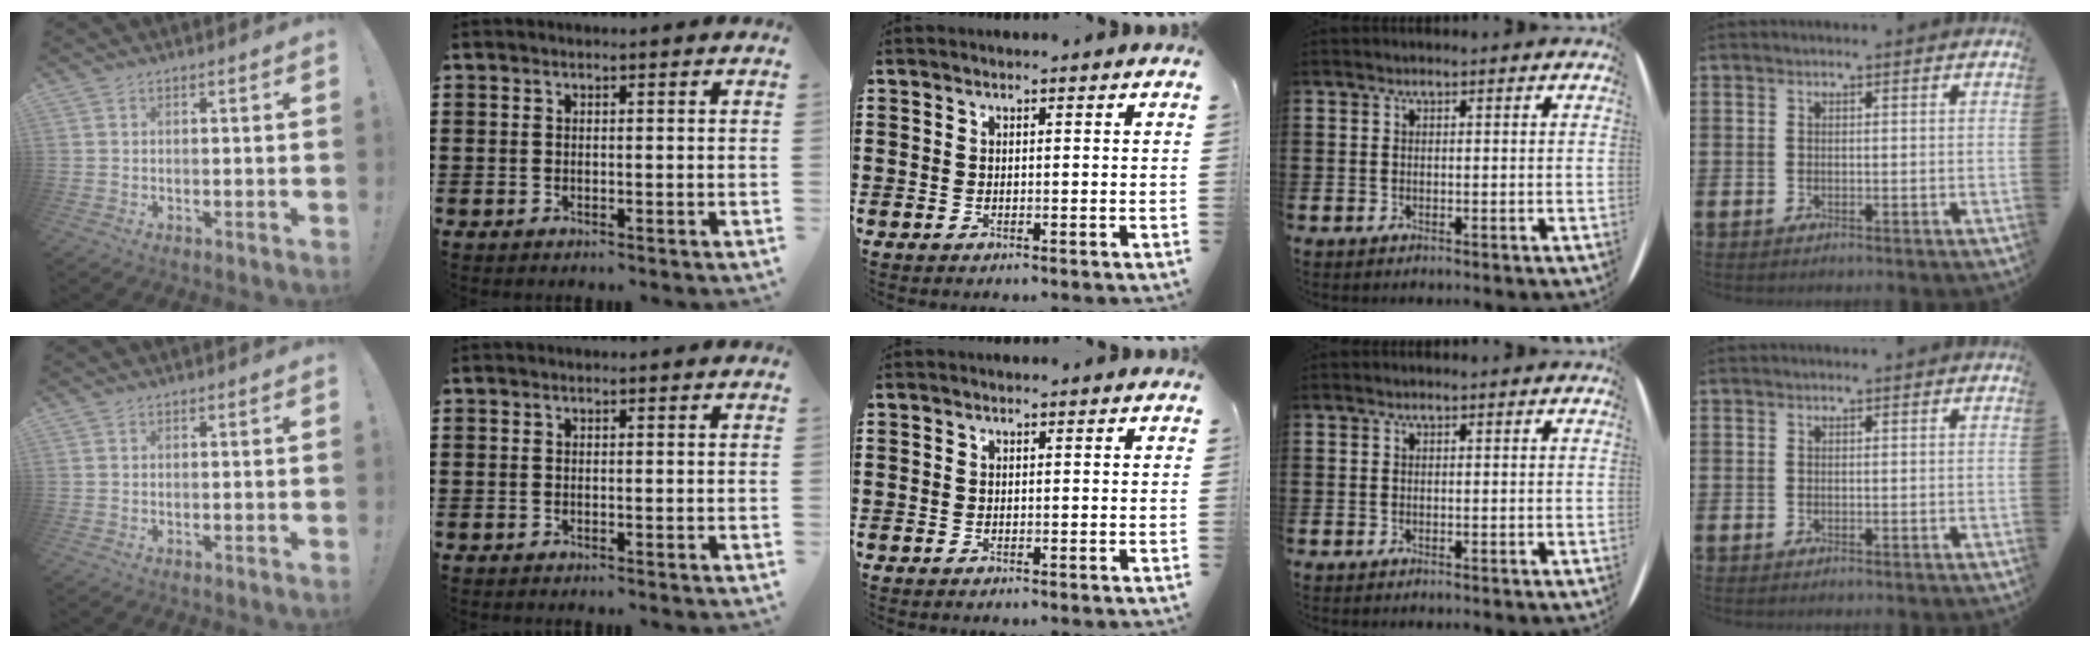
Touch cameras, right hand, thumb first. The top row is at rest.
{}